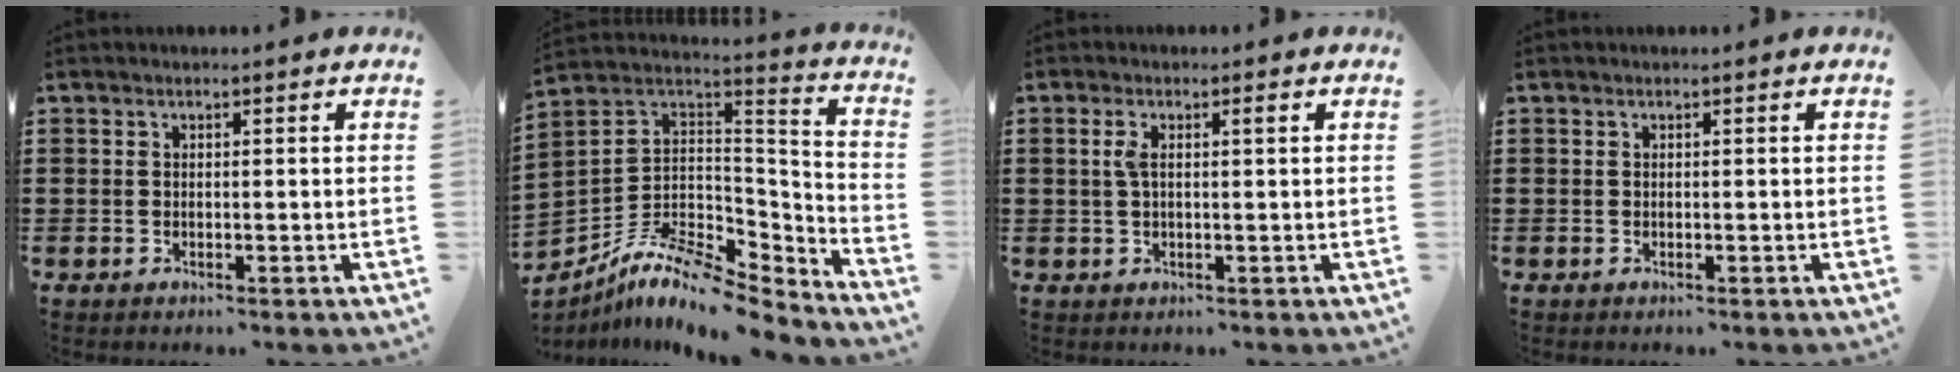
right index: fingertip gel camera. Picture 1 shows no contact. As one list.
[{"total": 9.9, "force": [-7.8, 3.7, 4.8], "torque": [-0.102, 0.010, -0.154]}, {"total": 2.5, "force": [0.6, 0.5, 2.3], "torque": [-0.046, 0.002, 0.007]}, {"total": 0.0}]